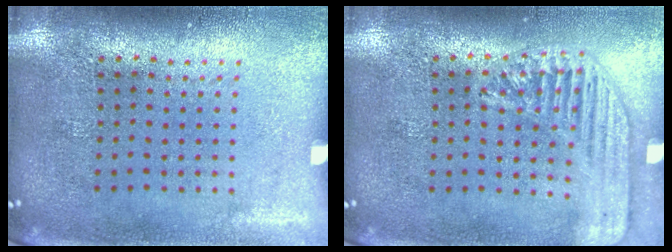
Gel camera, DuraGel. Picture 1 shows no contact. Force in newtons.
{"total": 1.6, "press": 1.5, "slide": 0.6}